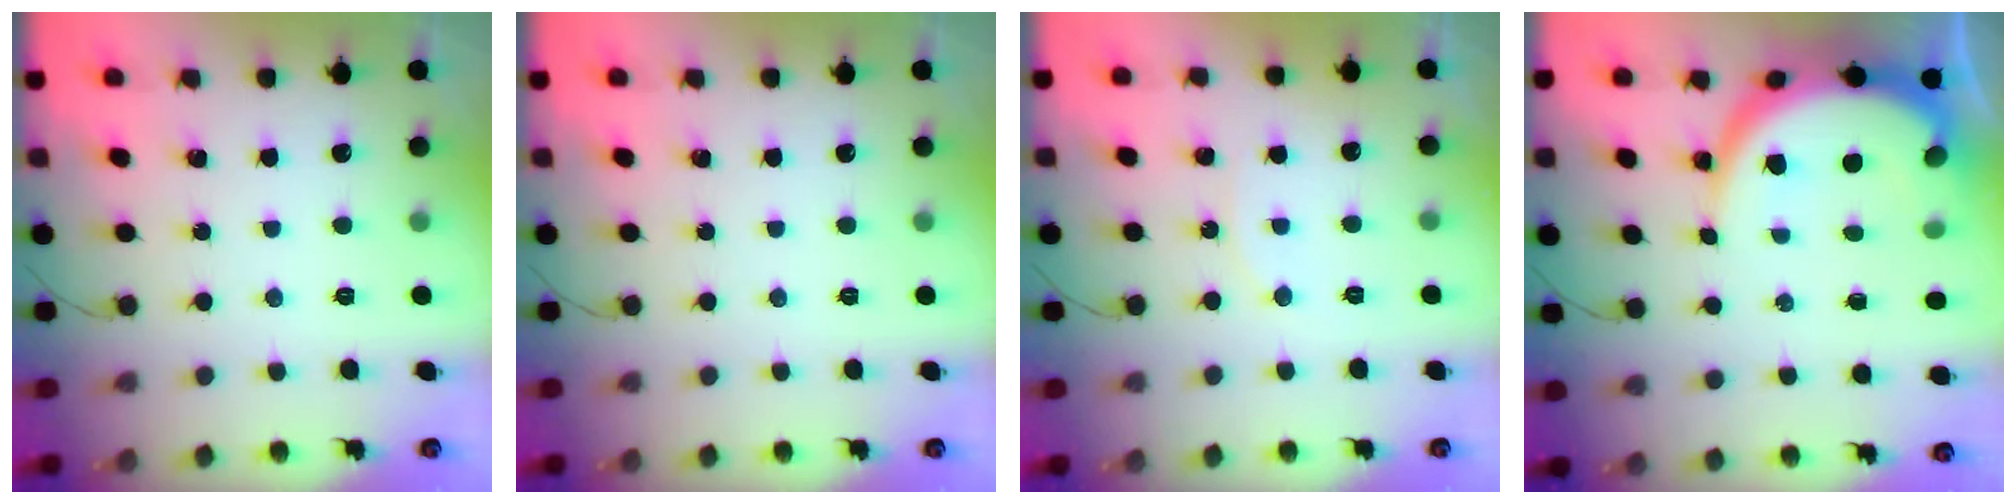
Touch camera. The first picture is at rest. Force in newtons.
{"total": 0.0}
{"total": 3.6, "press": 3.5, "slide": 0.6}
{"total": 9.4, "press": 9.4, "slide": 0.5}